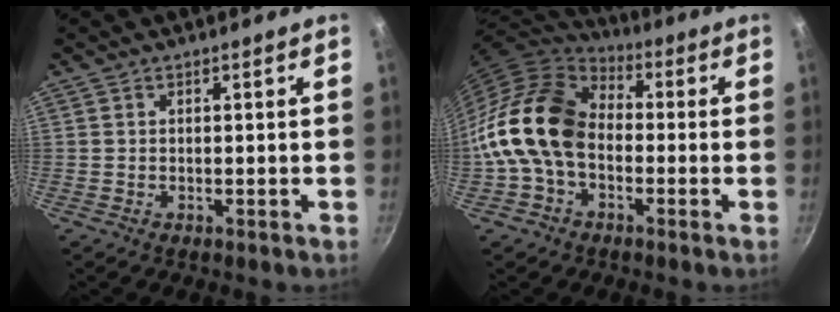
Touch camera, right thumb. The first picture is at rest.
{"total": 16.0, "force": [-2.0, 11.3, 11.2], "torque": [-0.177, 0.040, -0.058]}